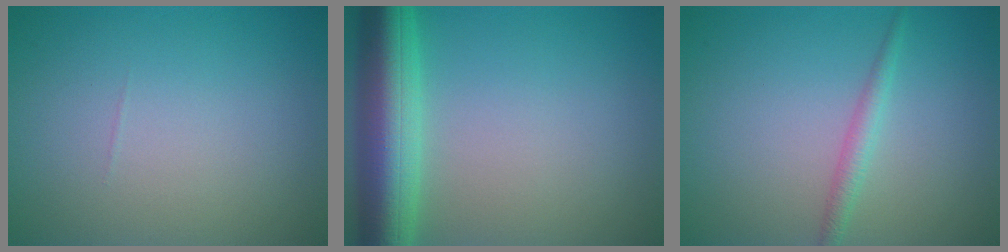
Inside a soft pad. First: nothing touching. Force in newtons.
{"total": 7.9, "press": 7.8, "slide": 0.4}
{"total": 1.6, "press": 1.6, "slide": 0.1}